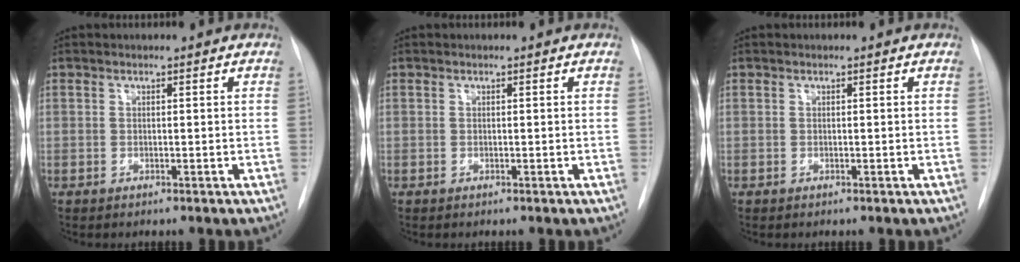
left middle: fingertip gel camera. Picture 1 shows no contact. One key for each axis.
{"total": 0.0}
{"total": 0.0}